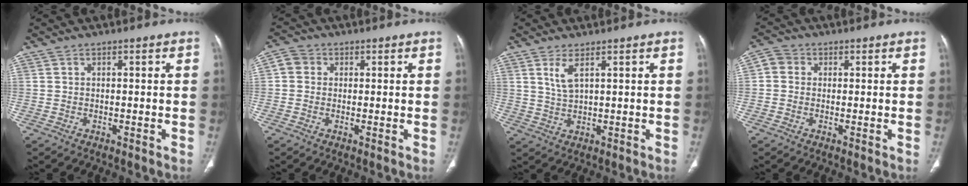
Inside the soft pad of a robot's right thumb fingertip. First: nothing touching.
{"total": 3.3, "force": [0.5, 3.0, 1.3], "torque": [-0.013, 0.009, 0.004]}
{"total": 3.6, "force": [1.8, 0.9, 2.9], "torque": [-0.066, -0.014, 0.045]}
{"total": 3.5, "force": [0.4, 3.2, 1.4], "torque": [-0.018, 0.009, 0.000]}